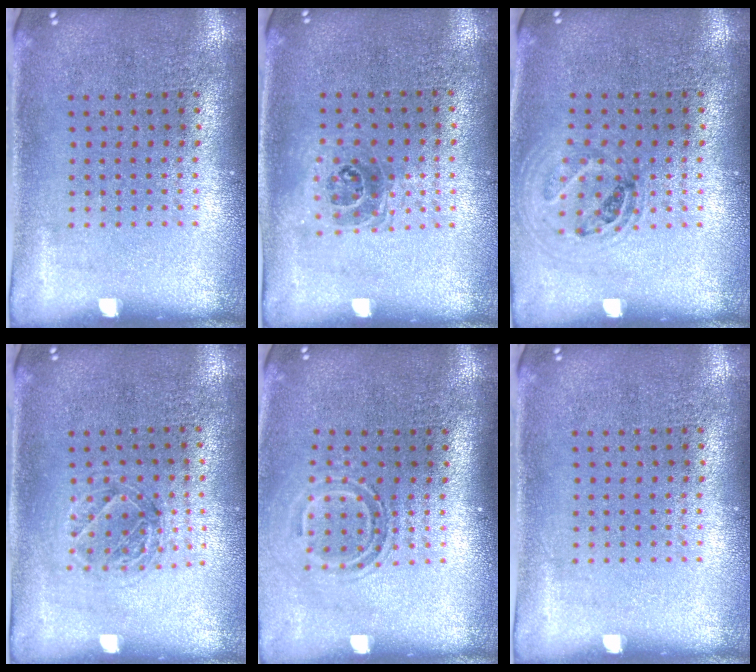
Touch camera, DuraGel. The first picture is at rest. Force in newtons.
{"total": 1.1, "press": 0.9, "slide": 0.5}
{"total": 1.0, "press": 1.0, "slide": 0.2}
{"total": 1.1, "press": 1.1, "slide": 0.4}
{"total": 1.6, "press": 1.1, "slide": 1.2}
{"total": 0.0}